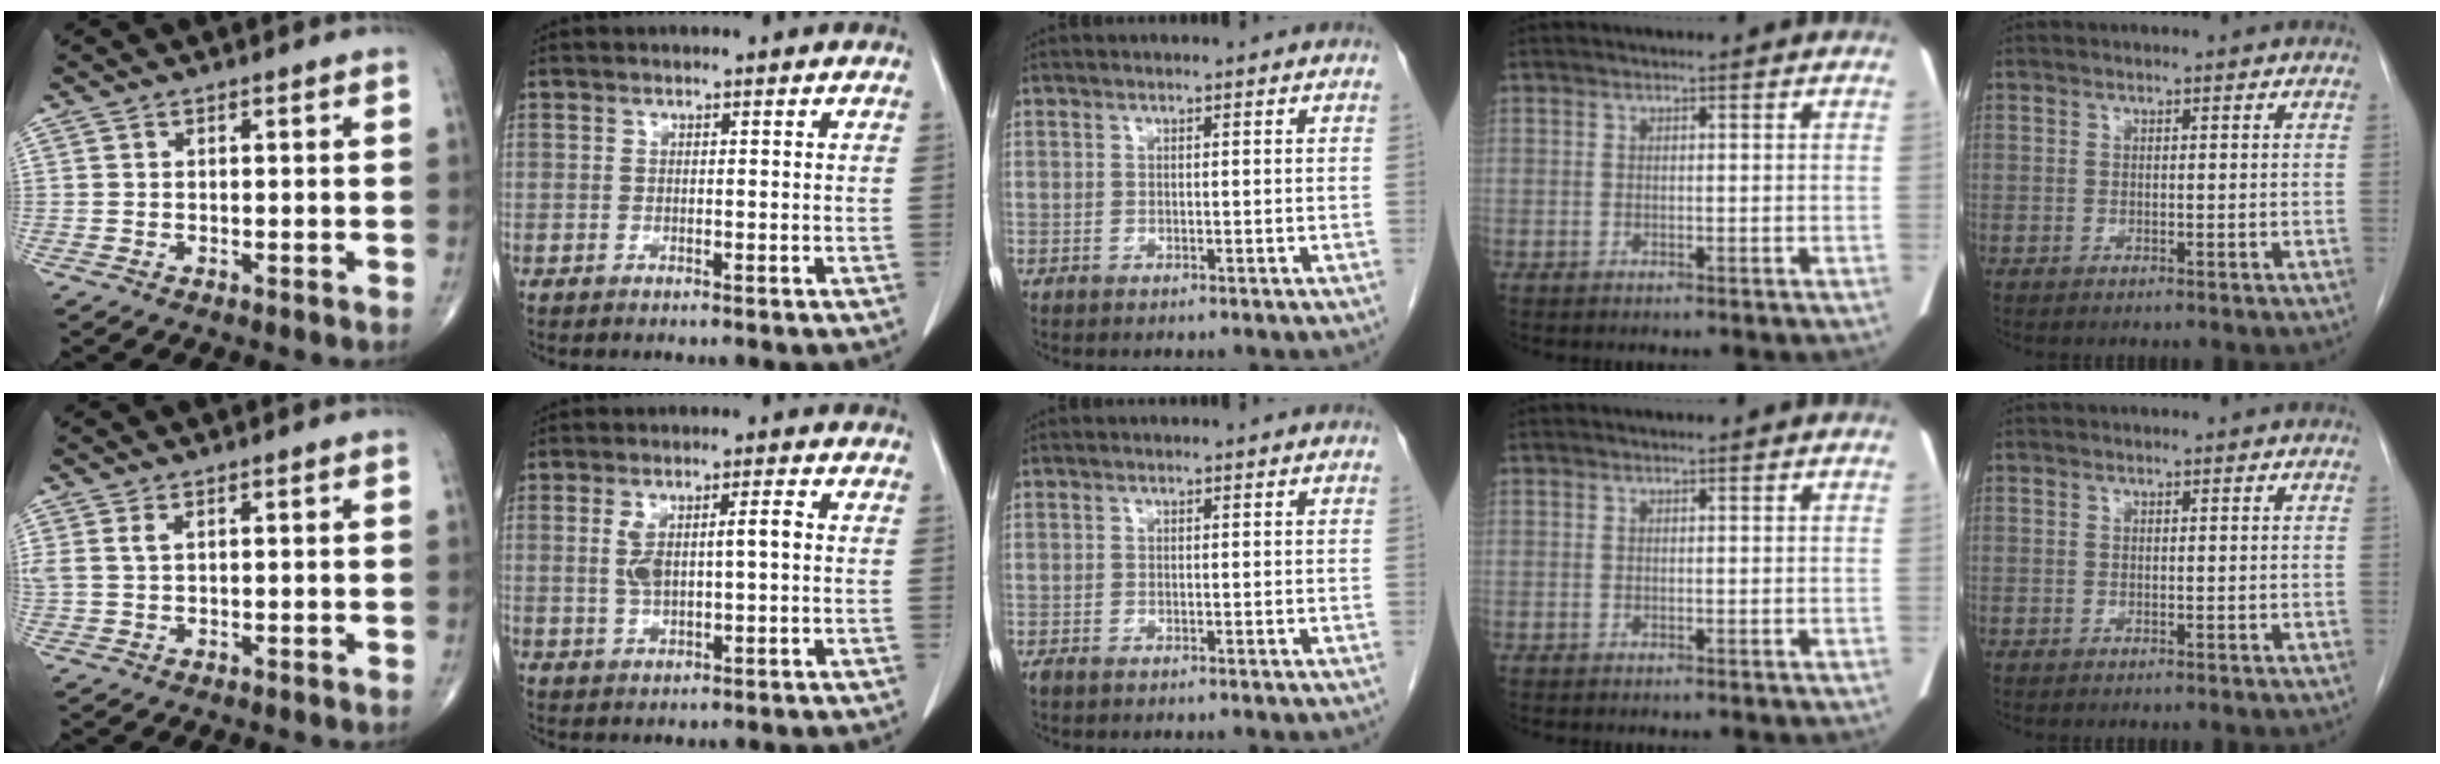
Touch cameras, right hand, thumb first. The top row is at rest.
{"thumb": {"total": 2.3, "force": [1.0, 1.0, 1.8], "torque": [-0.052, 0.013, 0.032]}, "index": {"total": 6.4, "force": [0.5, 1.8, 6.1], "torque": [-0.125, 0.018, 0.017]}, "middle": {"total": 1.3, "force": [-1.0, 0.3, 0.7], "torque": [-0.014, -0.003, -0.014]}}